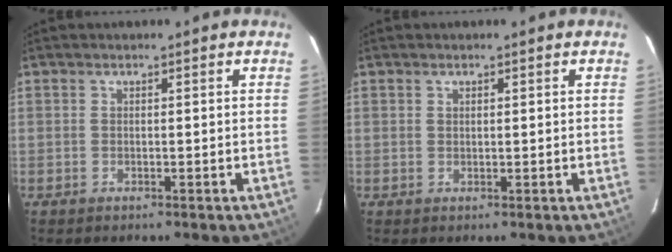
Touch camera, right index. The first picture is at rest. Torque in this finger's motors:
{"motor_torque": [-0.05, -0.02, -0.03, -0.01]}